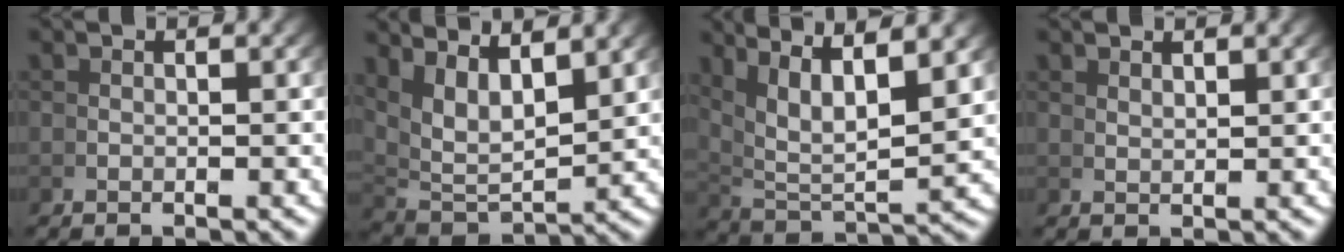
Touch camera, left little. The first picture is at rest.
{"total": 7.3, "force": [2.2, 4.3, 5.5], "torque": [-0.109, -0.021, 0.052]}
{"total": 8.8, "force": [3.8, 4.4, 6.6], "torque": [-0.130, -0.011, 0.072]}
{"total": 2.0, "force": [1.6, -1.2, -0.1], "torque": [0.010, 0.000, 0.037]}